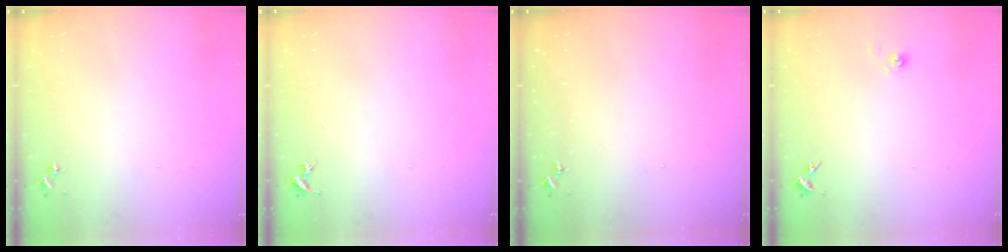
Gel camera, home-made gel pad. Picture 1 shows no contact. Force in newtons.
{"total": 0.0}
{"total": 0.0}
{"total": 3.2, "press": 3.0, "slide": 1.3}